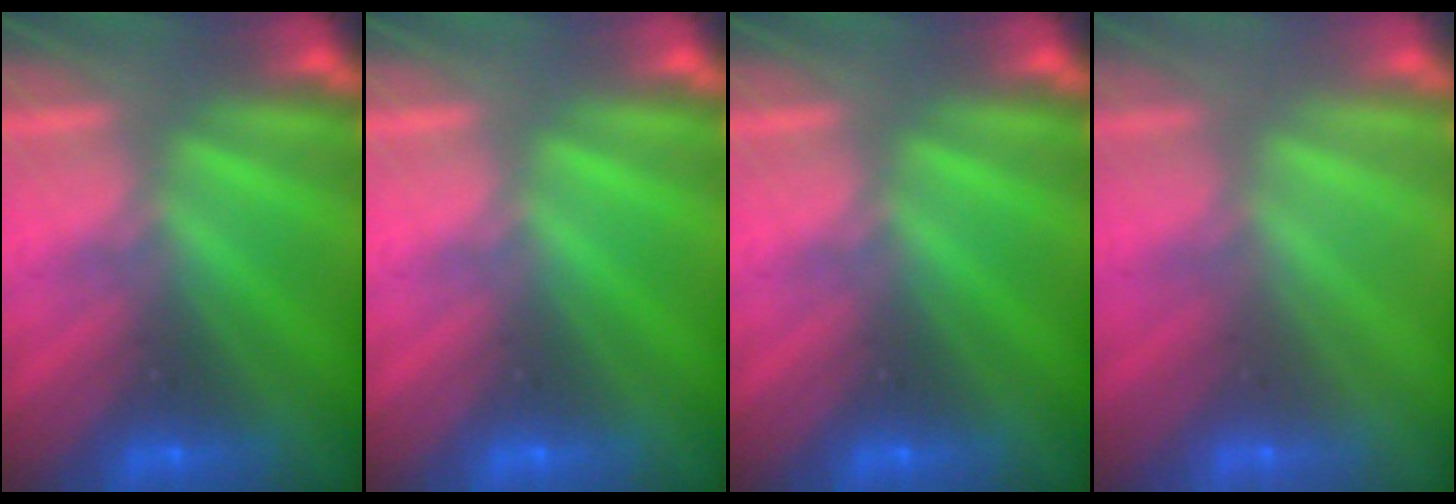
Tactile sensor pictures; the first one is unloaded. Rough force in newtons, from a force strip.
{"total": 0.0}
{"total": 0.0}
{"total": 3.4}